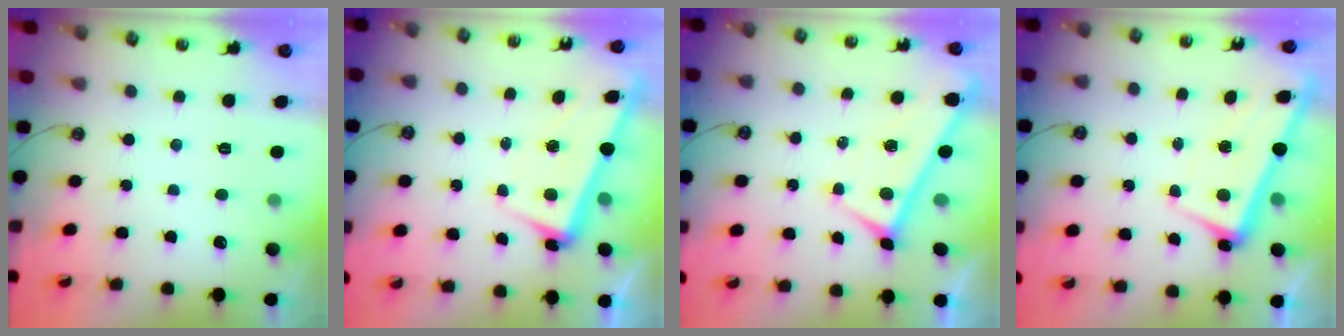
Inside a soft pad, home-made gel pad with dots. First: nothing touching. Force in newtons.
{"total": 3.3, "press": 3.1, "slide": 1.1}
{"total": 0.0}
{"total": 2.2, "press": 2.1, "slide": 0.5}